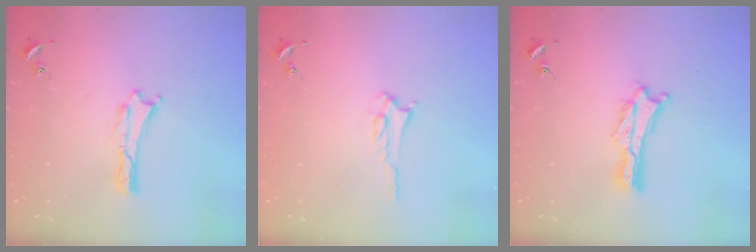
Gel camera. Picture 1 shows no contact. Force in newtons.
{"total": 2.2, "press": 2.2, "slide": 0.3}
{"total": 1.8, "press": 1.8, "slide": 0.2}